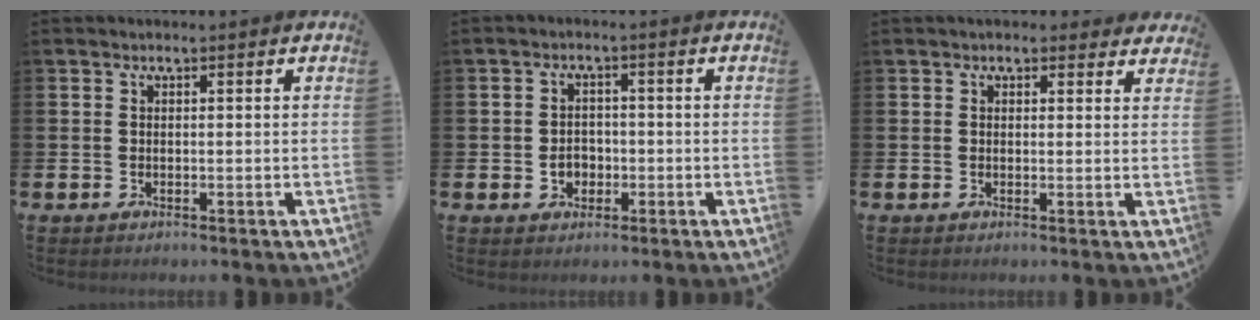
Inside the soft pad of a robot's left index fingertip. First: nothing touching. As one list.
[{"total": 2.7, "force": [-0.8, 2.3, 1.2], "torque": [-0.007, -0.004, -0.023]}, {"total": 2.0, "force": [1.9, 0.7, 0.1], "torque": [0.006, -0.005, 0.031]}]